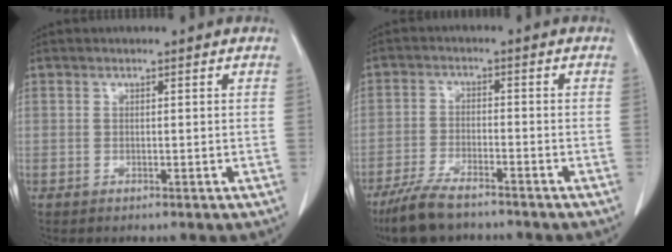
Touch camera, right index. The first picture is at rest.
{"total": 8.0, "force": [-6.4, 2.0, 4.3], "torque": [-0.086, -0.018, -0.116]}